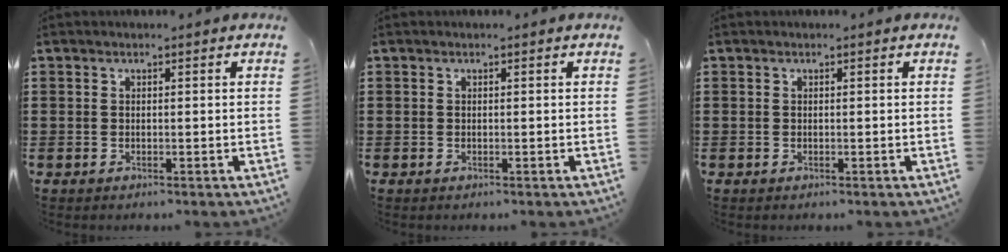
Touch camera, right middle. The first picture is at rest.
{"total": 0.0}
{"total": 0.0}